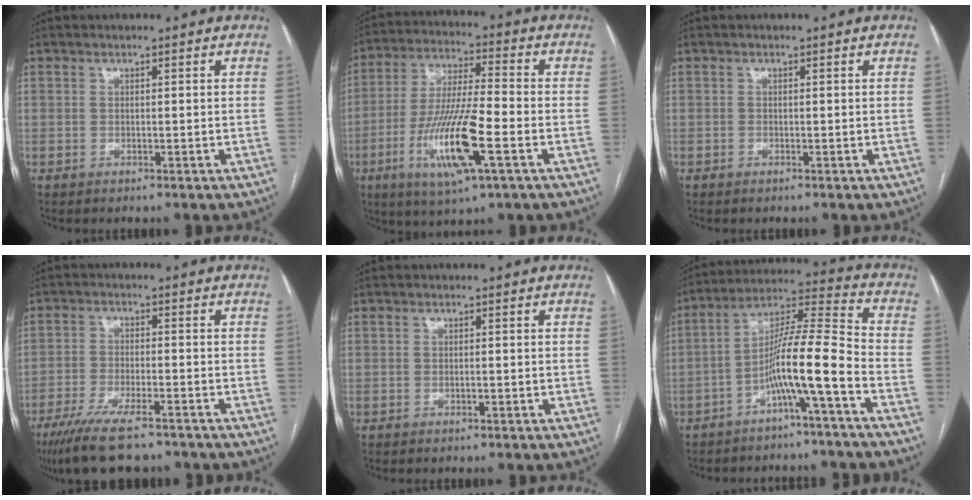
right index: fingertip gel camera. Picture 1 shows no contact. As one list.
[{"total": 14.8, "force": [-5.2, 1.5, 13.8], "torque": [-0.275, -0.017, -0.093]}, {"total": 0.0}, {"total": 11.6, "force": [-8.9, 2.3, 7.1], "torque": [-0.124, -0.027, -0.146]}, {"total": 0.6, "force": [-0.3, 0.1, 0.5], "torque": [-0.012, 0.000, -0.003]}, {"total": 10.9, "force": [-4.9, -0.7, 9.7], "torque": [-0.172, 0.018, -0.090]}]